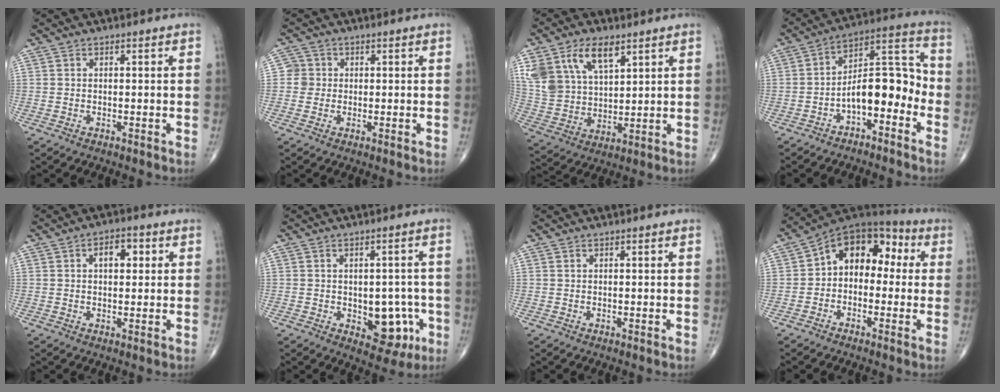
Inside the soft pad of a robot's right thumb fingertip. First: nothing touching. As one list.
[{"total": 2.7, "force": [0.0, 2.7, 0.2], "torque": [0.020, 0.008, -0.005]}, {"total": 16.8, "force": [8.8, 9.5, 10.6], "torque": [-0.211, -0.019, 0.176]}, {"total": 11.8, "force": [-4.3, 5.8, 9.3], "torque": [-0.119, 0.074, -0.076]}, {"total": 5.1, "force": [1.4, 2.9, 3.9], "torque": [-0.042, 0.007, 0.017]}, {"total": 8.9, "force": [-2.3, 5.6, 6.5], "torque": [-0.039, 0.009, -0.019]}, {"total": 0.0}, {"total": 12.6, "force": [0.9, 8.7, 9.1], "torque": [-0.091, 0.048, -0.006]}]